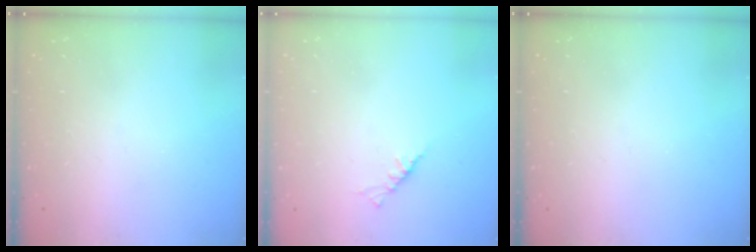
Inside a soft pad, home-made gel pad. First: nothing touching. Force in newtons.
{"total": 2.3, "press": 2.2, "slide": 0.5}
{"total": 0.0}